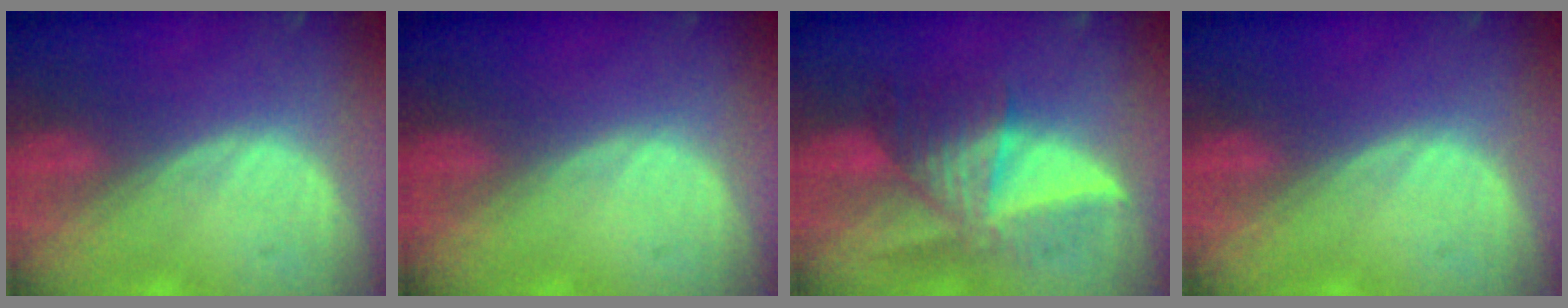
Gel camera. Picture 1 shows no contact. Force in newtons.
{"total": 0.0}
{"total": 7.7, "press": 7.5, "slide": 1.8}
{"total": 0.0}